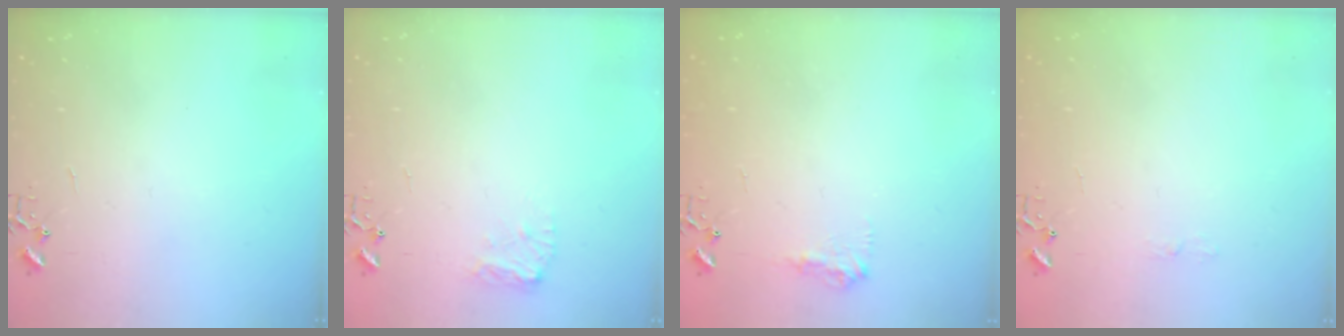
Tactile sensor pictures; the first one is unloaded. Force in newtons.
{"total": 7.9, "press": 7.9, "slide": 0.3}
{"total": 7.9, "press": 7.9, "slide": 0.3}
{"total": 3.6, "press": 3.6, "slide": 0.4}